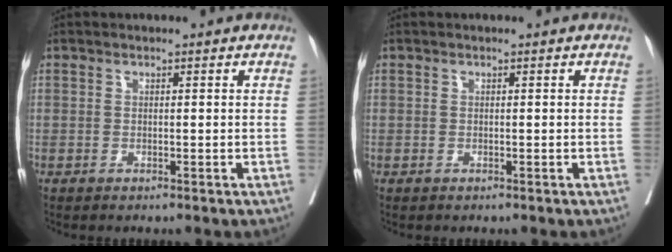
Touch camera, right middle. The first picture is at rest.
{"total": 0.0}